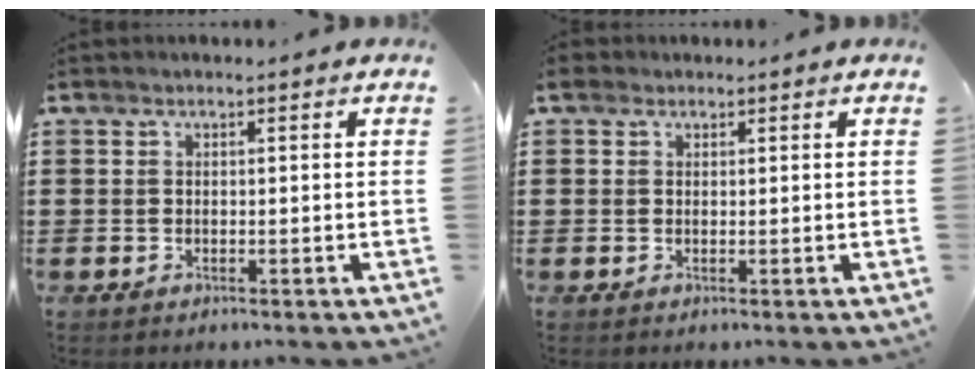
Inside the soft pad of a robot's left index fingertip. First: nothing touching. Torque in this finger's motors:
{"motor_torque": [0.53, -0.50, 0.05, 0.01]}